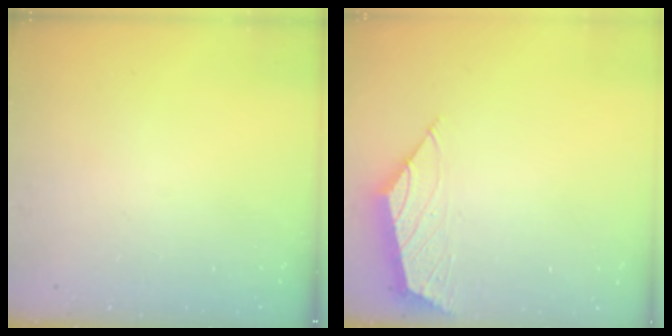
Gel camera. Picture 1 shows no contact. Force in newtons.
{"total": 2.2, "press": 2.1, "slide": 0.5}